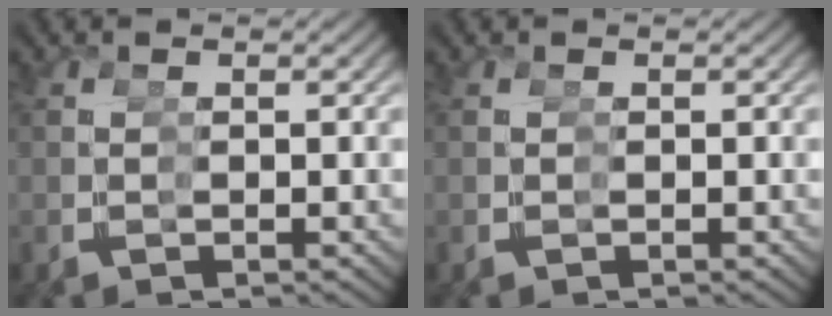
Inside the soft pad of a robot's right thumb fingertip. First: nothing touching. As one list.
[{"total": 0.0}]